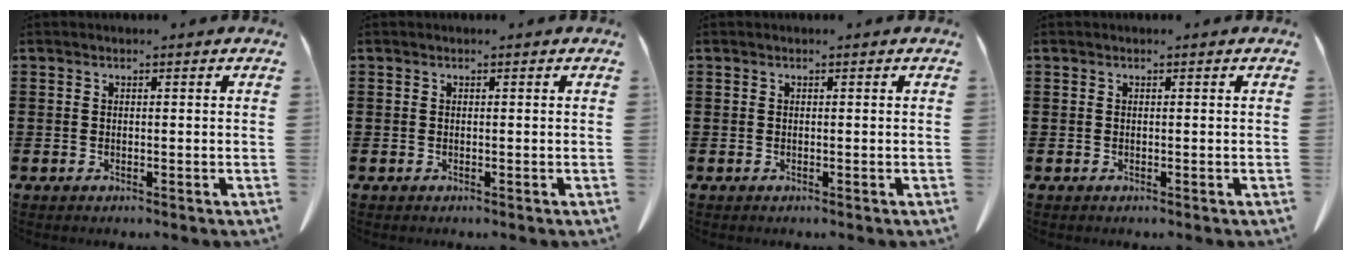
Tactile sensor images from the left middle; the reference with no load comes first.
{"total": 0.0}
{"total": 0.0}
{"total": 0.0}